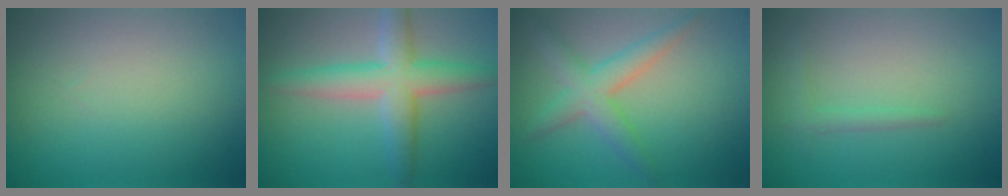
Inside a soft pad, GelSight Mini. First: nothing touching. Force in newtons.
{"total": 5.0, "press": 5.0, "slide": 0.3}
{"total": 3.6, "press": 3.6, "slide": 0.1}
{"total": 1.1, "press": 1.1, "slide": 0.1}